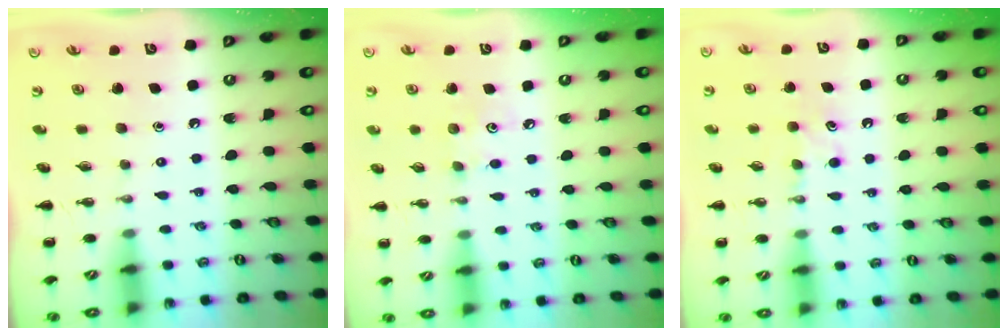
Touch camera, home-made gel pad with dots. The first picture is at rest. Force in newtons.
{"total": 4.5, "press": 4.3, "slide": 1.1}
{"total": 5.7, "press": 5.5, "slide": 1.5}